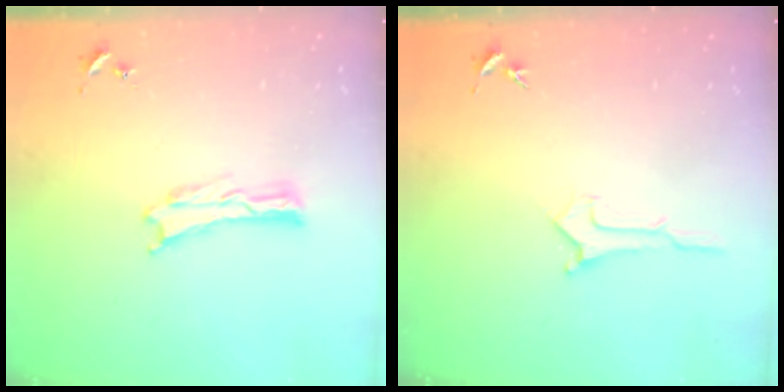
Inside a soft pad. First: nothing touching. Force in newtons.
{"total": 1.0, "press": 1.0, "slide": 0.0}